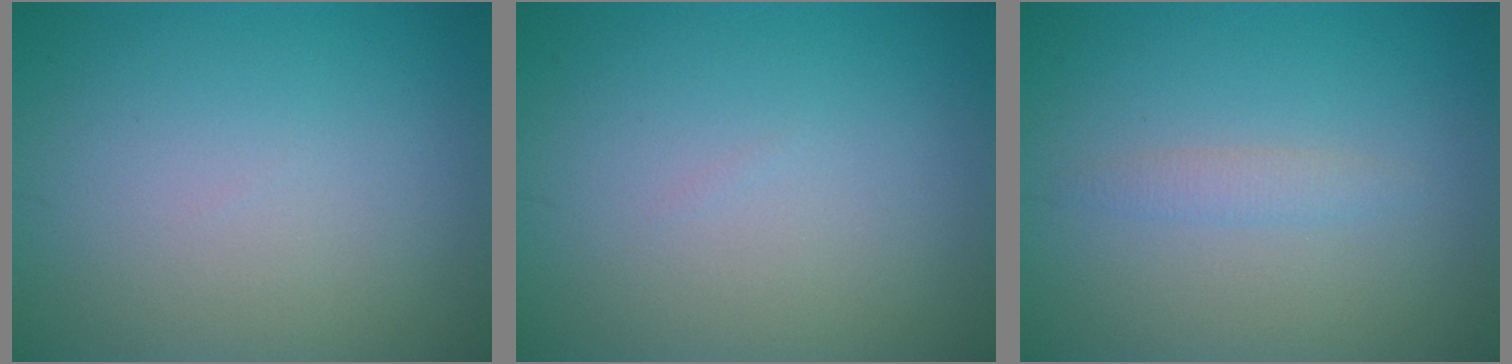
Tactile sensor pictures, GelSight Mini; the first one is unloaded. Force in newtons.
{"total": 0.0}
{"total": 1.2, "press": 1.2, "slide": 0.0}